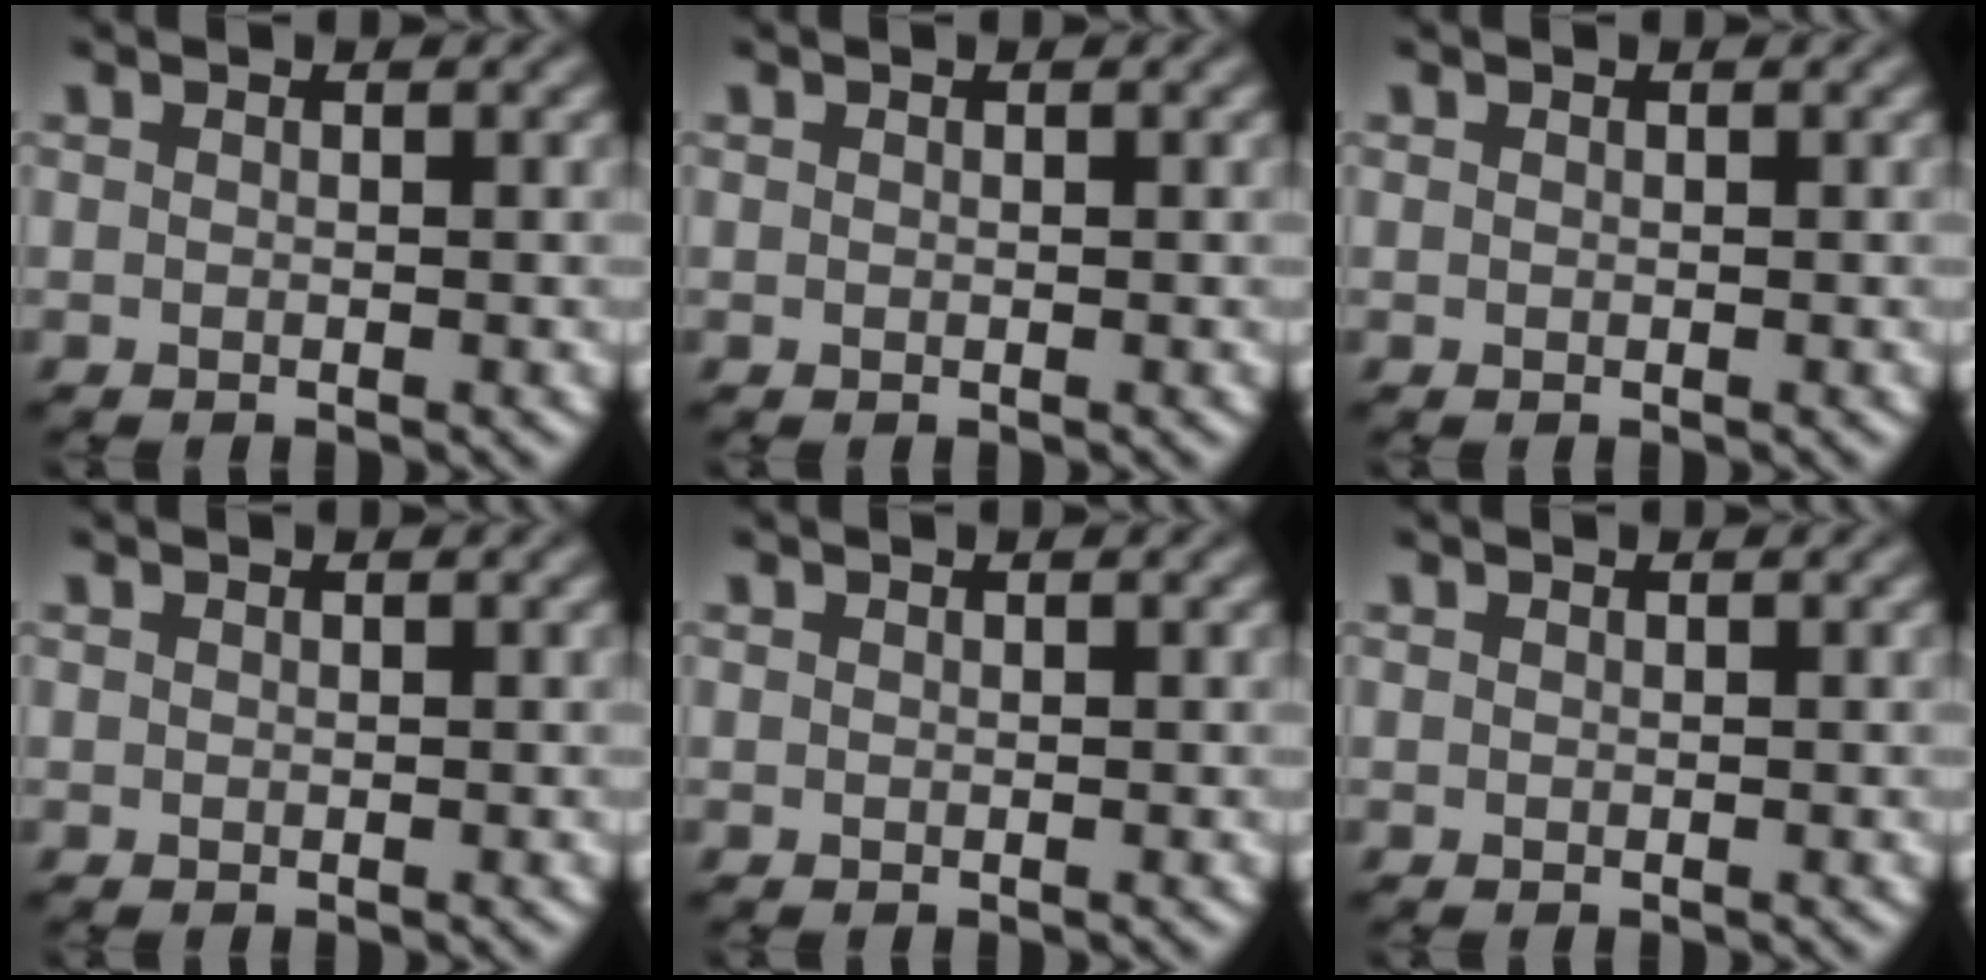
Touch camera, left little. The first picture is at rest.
{"total": 0.0}
{"total": 0.0}
{"total": 0.0}
{"total": 0.0}
{"total": 0.0}